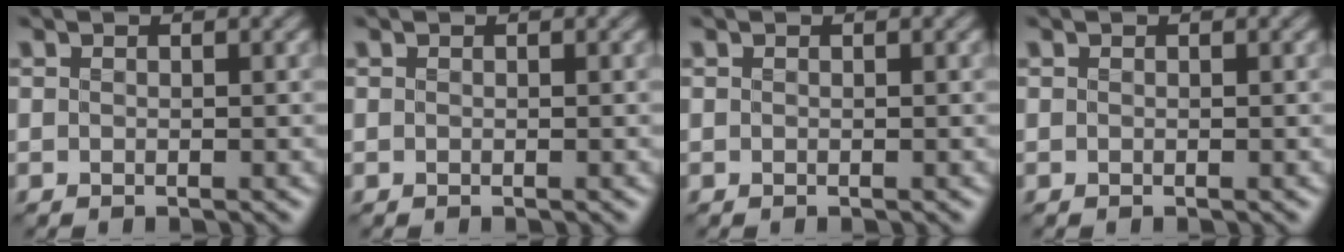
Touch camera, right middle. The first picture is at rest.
{"total": 0.0}
{"total": 0.0}
{"total": 0.0}